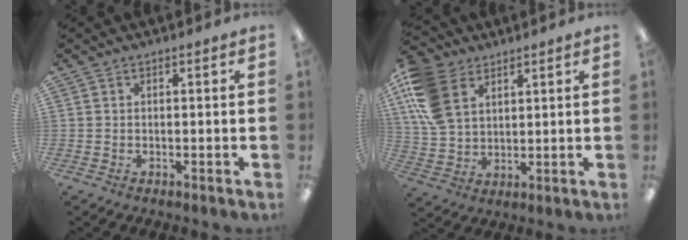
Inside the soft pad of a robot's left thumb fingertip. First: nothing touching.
{"total": 13.4, "force": [6.5, 8.8, 7.8], "torque": [-0.200, -0.009, 0.122]}